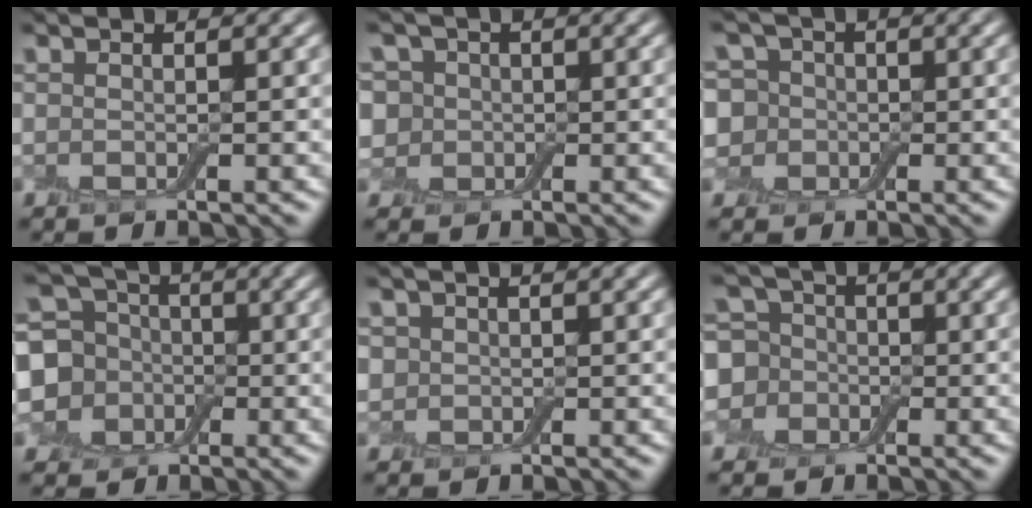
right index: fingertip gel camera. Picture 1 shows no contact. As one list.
[{"total": 5.8, "force": [1.8, 4.9, 2.6], "torque": [-0.048, 0.027, -0.003]}, {"total": 7.8, "force": [2.0, 6.5, 3.8], "torque": [-0.061, 0.034, -0.016]}, {"total": 7.6, "force": [-0.8, 6.6, 3.6], "torque": [-0.078, -0.001, -0.040]}, {"total": 1.5, "force": [0.2, 1.5, 0.3], "torque": [-0.004, -0.002, 0.001]}, {"total": 6.6, "force": [-0.3, 6.1, 2.6], "torque": [-0.051, 0.027, -0.047]}]